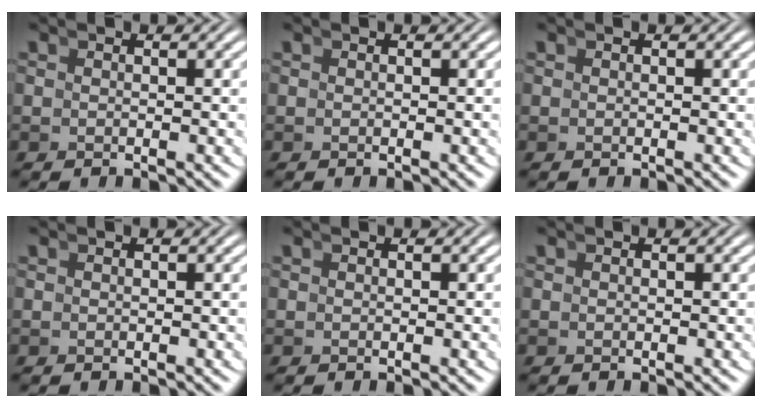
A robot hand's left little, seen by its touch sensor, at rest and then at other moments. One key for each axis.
{"total": 0.0}
{"total": 0.0}
{"total": 0.0}
{"total": 0.0}
{"total": 0.0}